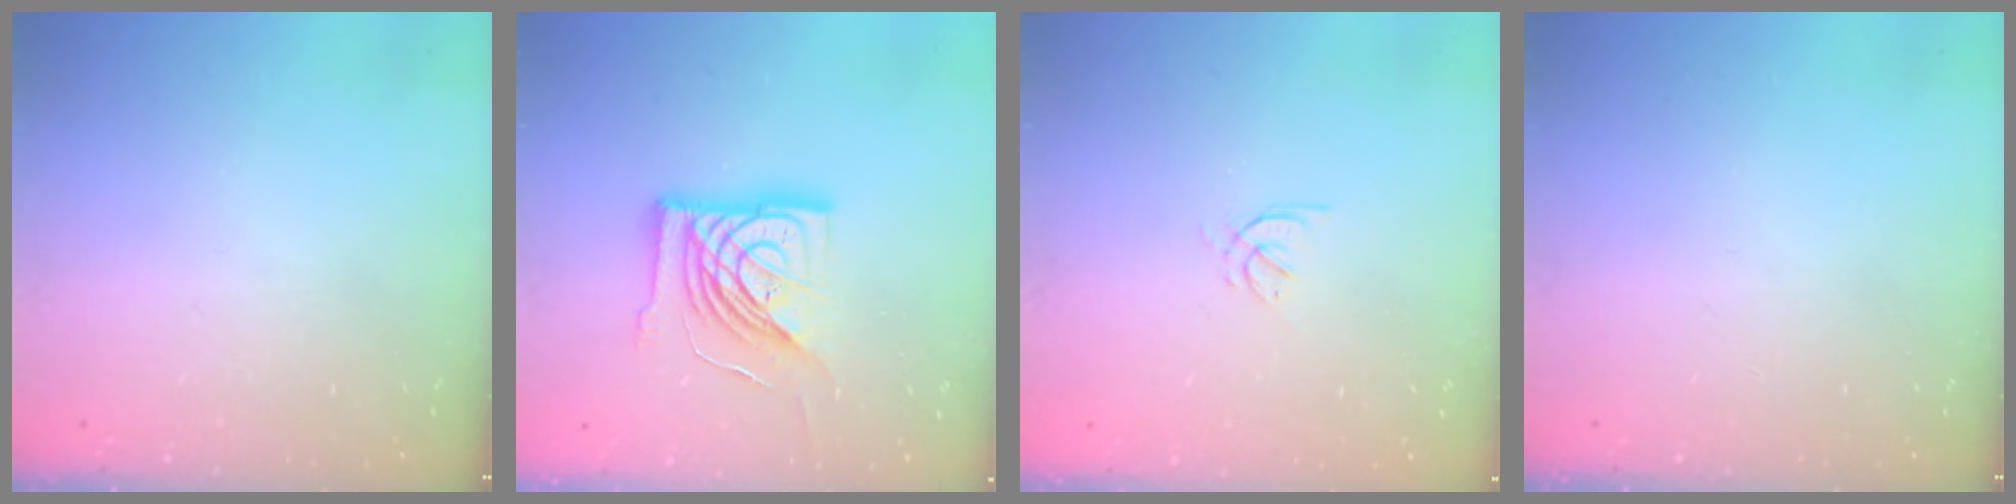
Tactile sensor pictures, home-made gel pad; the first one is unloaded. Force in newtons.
{"total": 16.9, "press": 16.8, "slide": 1.9}
{"total": 2.2, "press": 2.1, "slide": 0.7}
{"total": 0.0}